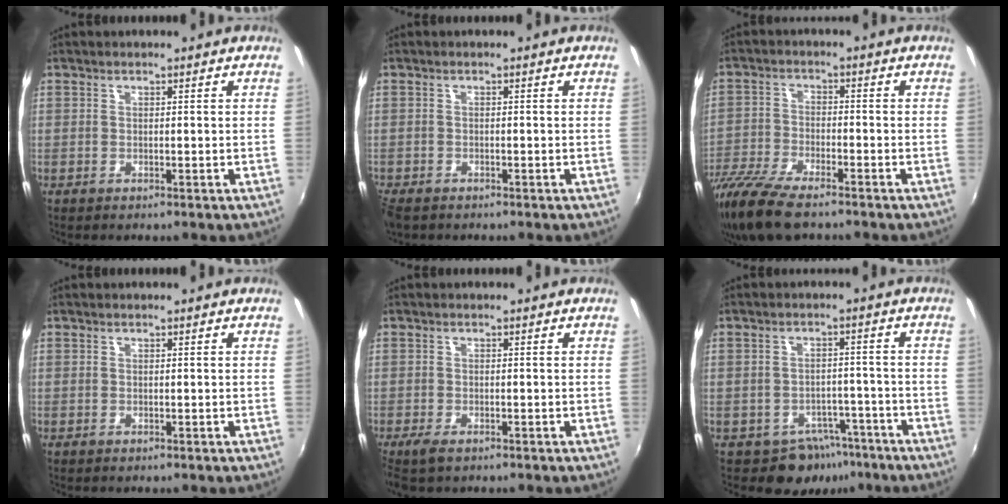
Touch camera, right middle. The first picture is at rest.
{"total": 3.6, "force": [-2.8, 1.5, 1.7], "torque": [-0.044, -0.018, -0.055]}
{"total": 13.0, "force": [-10.2, 3.4, 7.4], "torque": [-0.178, -0.035, -0.198]}
{"total": 0.0}
{"total": 2.8, "force": [-2.0, 0.9, 1.8], "torque": [-0.042, -0.009, -0.037]}
{"total": 6.6, "force": [-4.6, 4.6, 1.4], "torque": [-0.026, 0.024, -0.049]}